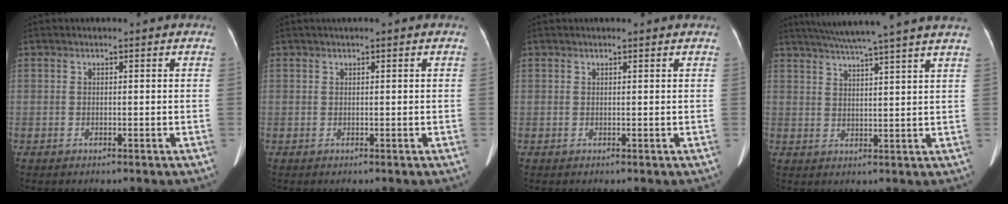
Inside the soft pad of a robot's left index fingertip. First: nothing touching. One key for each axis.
{"total": 0.8, "fx": 0.5, "fy": -0.2, "fz": 0.6, "tx": -0.014, "ty": 0.010, "tz": 0.011}
{"total": 1.6, "fx": 1.5, "fy": 0.1, "fz": 0.6, "tx": -0.014, "ty": 0.009, "tz": 0.016}
{"total": 16.0, "fx": 13.8, "fy": -1.5, "fz": 8.0, "tx": -0.138, "ty": 0.006, "tz": 0.182}